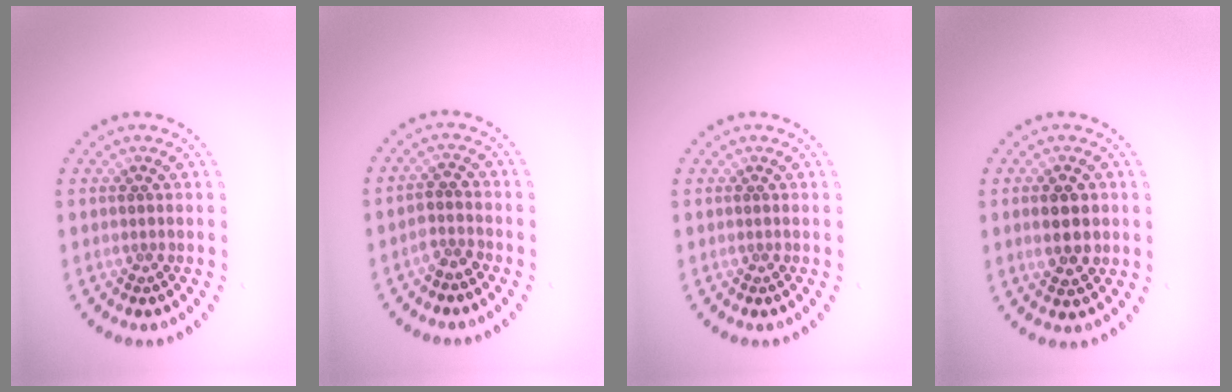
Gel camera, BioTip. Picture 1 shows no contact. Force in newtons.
{"total": 1.3, "press": 1.2, "slide": 0.6}
{"total": 0.0}
{"total": 2.9, "press": 2.9, "slide": 0.1}